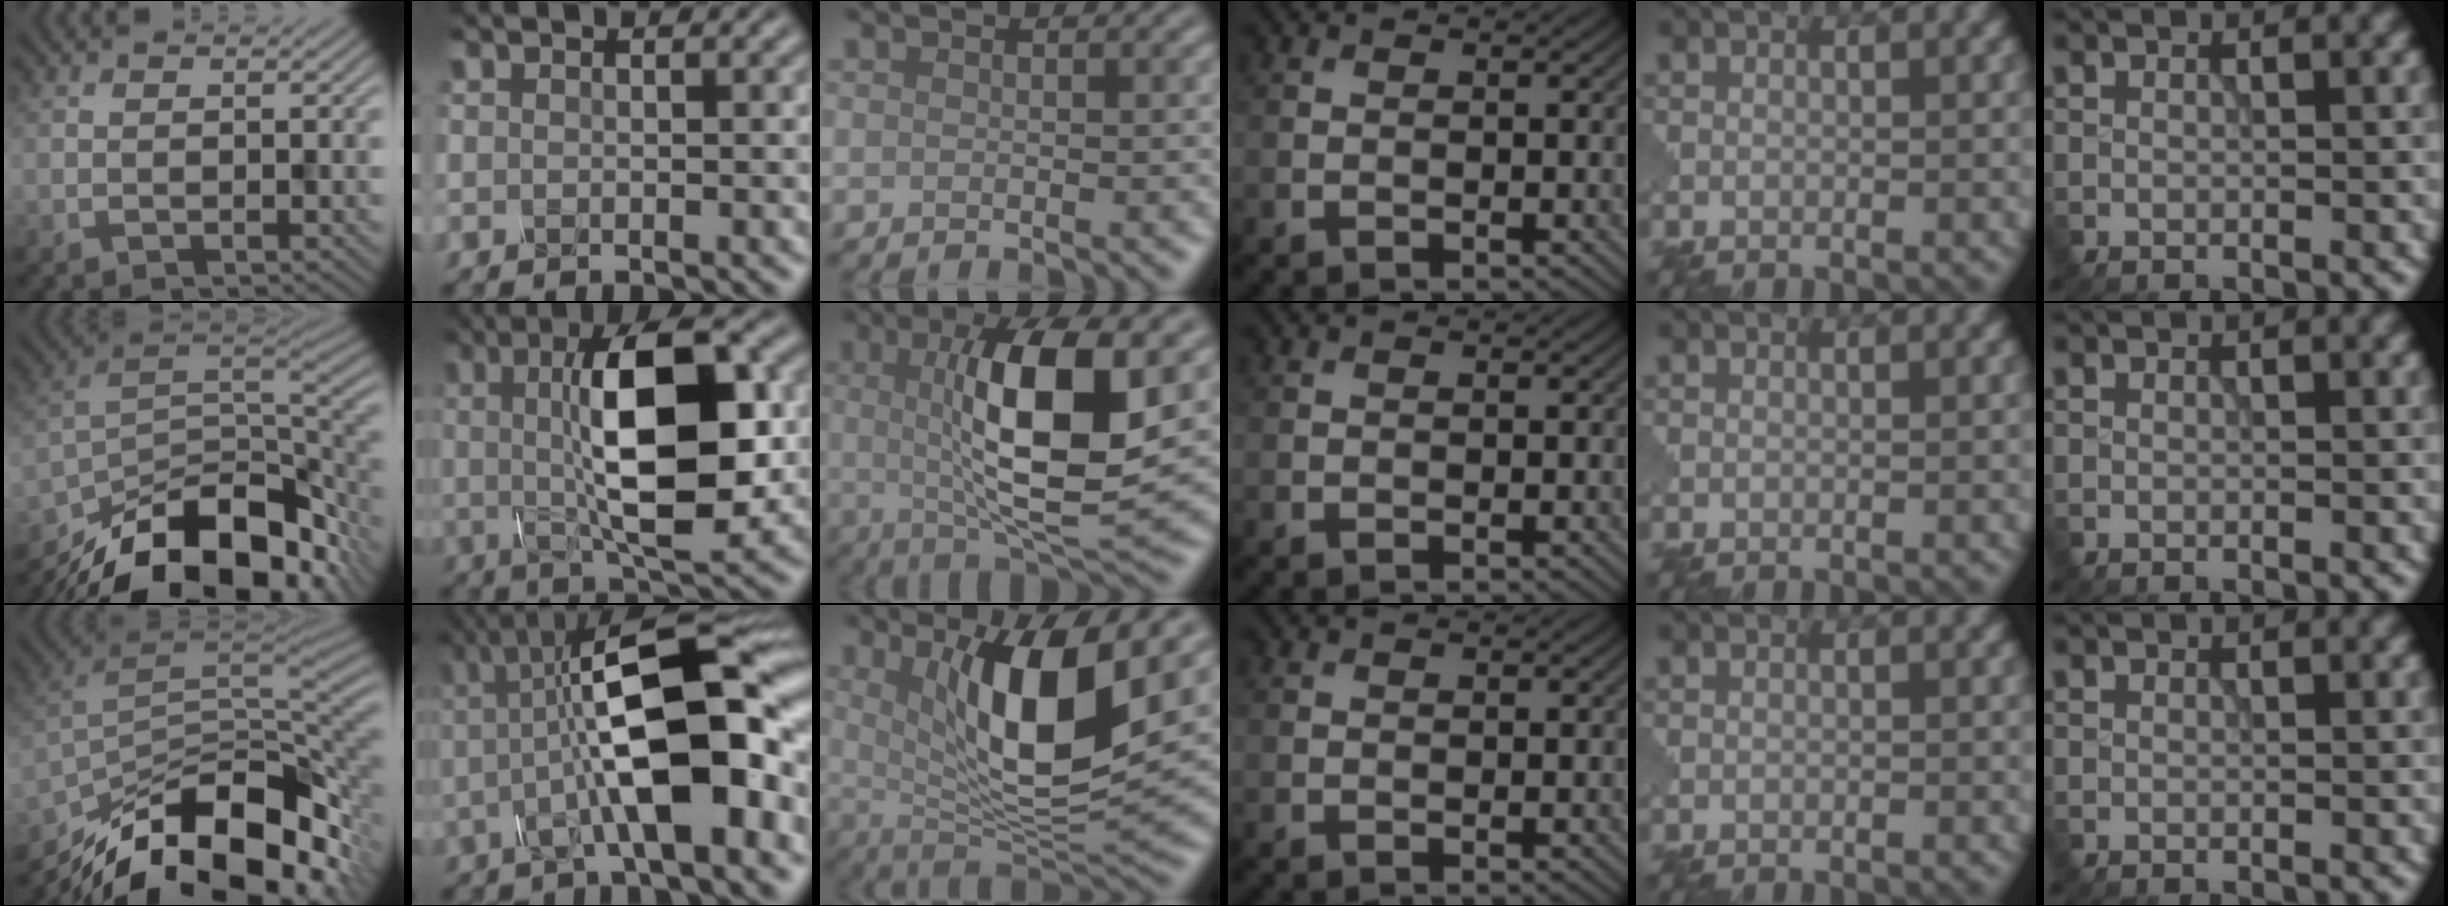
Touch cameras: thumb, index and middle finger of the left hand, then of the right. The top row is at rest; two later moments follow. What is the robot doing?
{"motion": "assemble", "object": "glue stick"}